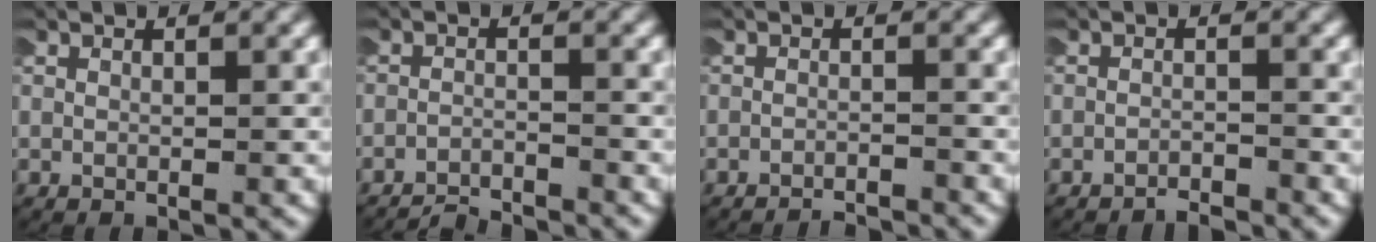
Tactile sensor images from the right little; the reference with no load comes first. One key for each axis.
{"total": 3.9, "fx": -3.9, "fy": 0.4, "fz": 0.1, "tx": -0.003, "ty": -0.015, "tz": -0.063}
{"total": 3.8, "fx": -3.8, "fy": 0.4, "fz": 0.0, "tx": 0.000, "ty": -0.016, "tz": -0.057}
{"total": 2.0, "fx": -2.0, "fy": -0.1, "fz": -0.2, "tx": 0.001, "ty": -0.007, "tz": -0.033}